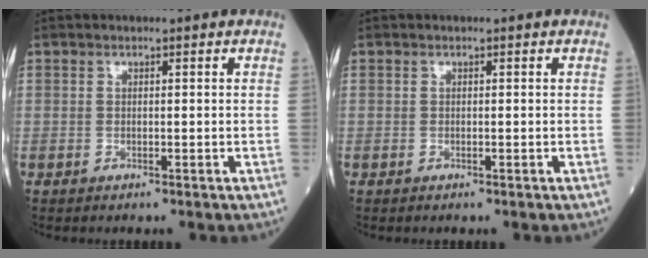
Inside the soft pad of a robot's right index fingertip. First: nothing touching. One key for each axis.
{"total": 0.0}